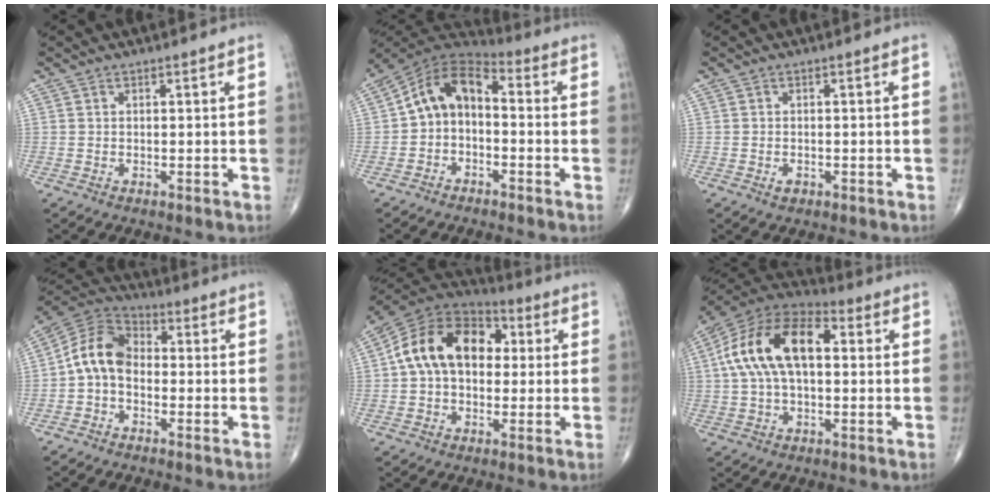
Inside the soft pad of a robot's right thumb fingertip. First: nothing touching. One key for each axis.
{"total": 9.9, "fx": -0.8, "fy": 6.7, "fz": 7.2, "tx": -0.112, "ty": 0.049, "tz": -0.031}
{"total": 1.4, "fx": -0.6, "fy": 0.9, "fz": 0.8, "tx": -0.009, "ty": 0.004, "tz": -0.007}
{"total": 9.2, "fx": -1.2, "fy": 6.5, "fz": 6.4, "tx": -0.106, "ty": 0.031, "tz": -0.039}
{"total": 17.2, "fx": 2.1, "fy": 11.8, "fz": 12.3, "tx": -0.187, "ty": 0.039, "tz": 0.026}
{"total": 17.7, "fx": 2.7, "fy": 9.8, "fz": 14.5, "tx": -0.268, "ty": 0.038, "tz": 0.038}